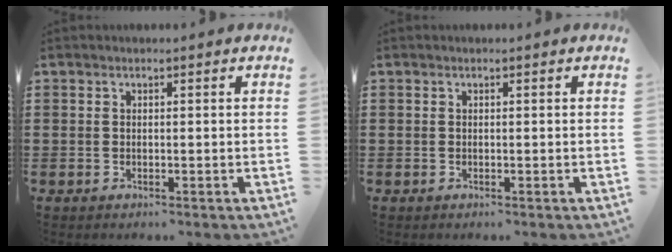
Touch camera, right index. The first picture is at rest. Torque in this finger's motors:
{"motor_torque": [0.00, 0.00, 0.00, 0.00]}